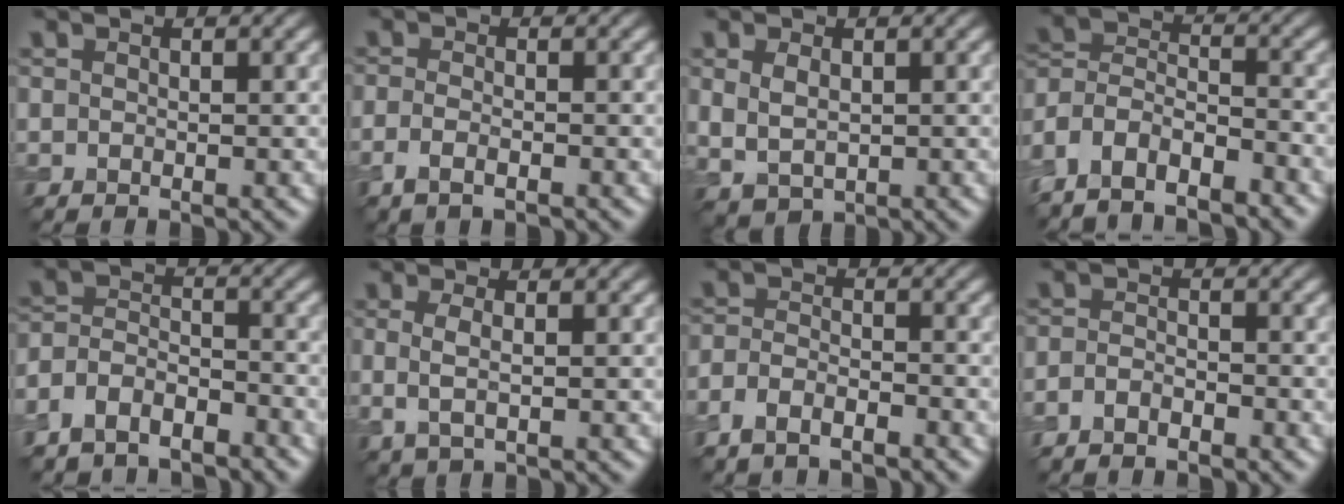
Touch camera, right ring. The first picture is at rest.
{"total": 1.6, "force": [-1.1, 0.4, 1.2], "torque": [-0.026, -0.004, -0.023]}
{"total": 2.1, "force": [0.7, 1.4, 1.4], "torque": [-0.032, -0.007, 0.025]}
{"total": 6.9, "force": [-5.7, 2.7, 2.9], "torque": [-0.056, 0.000, -0.112]}
{"total": 4.6, "force": [-3.9, 2.0, 1.2], "torque": [-0.020, -0.002, -0.083]}
{"total": 1.6, "force": [0.4, 0.2, 1.5], "torque": [-0.035, -0.006, 0.007]}
{"total": 2.8, "force": [-2.4, 0.8, 1.1], "torque": [-0.019, -0.002, -0.053]}
{"total": 1.8, "force": [-1.8, 0.3, 0.4], "torque": [-0.009, -0.003, -0.040]}